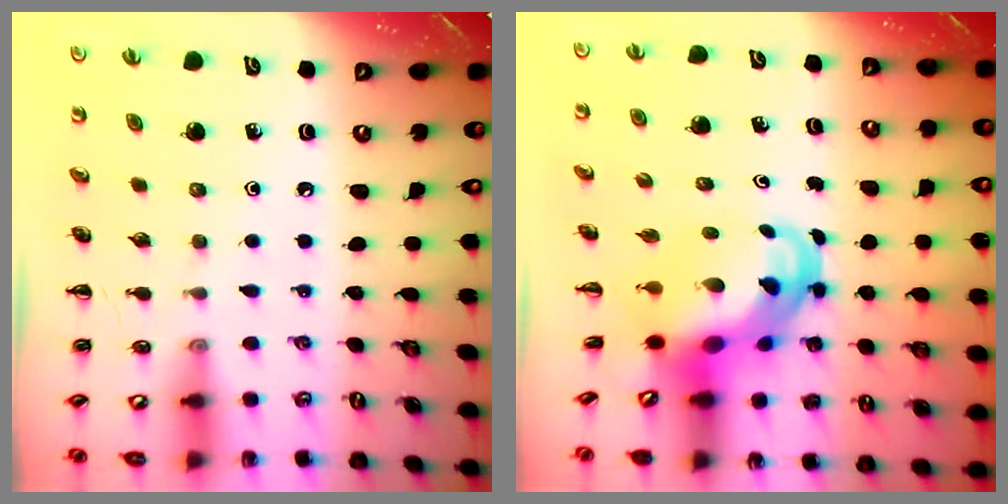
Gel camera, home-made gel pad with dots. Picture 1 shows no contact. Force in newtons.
{"total": 6.0, "press": 5.8, "slide": 1.6}